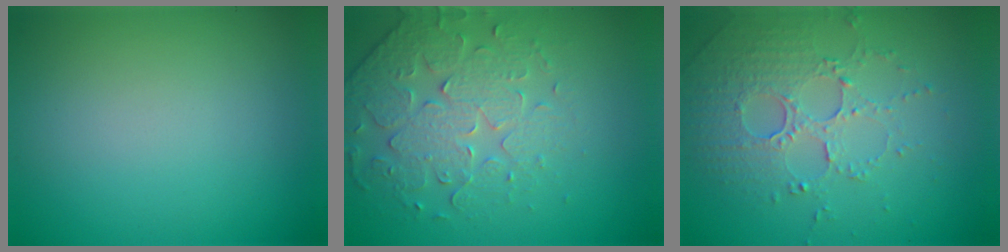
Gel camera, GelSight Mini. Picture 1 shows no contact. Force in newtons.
{"total": 4.3, "press": 4.0, "slide": 1.8}
{"total": 5.1, "press": 3.5, "slide": 3.7}